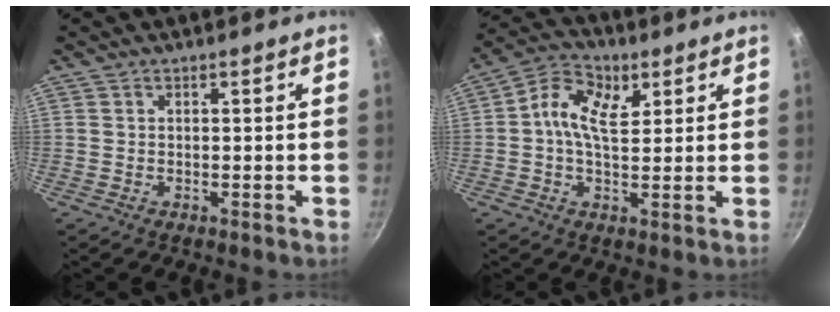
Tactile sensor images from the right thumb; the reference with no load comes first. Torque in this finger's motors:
{"motor_torque": [0.02, 0.02, 0.03, -0.03, 0.06]}